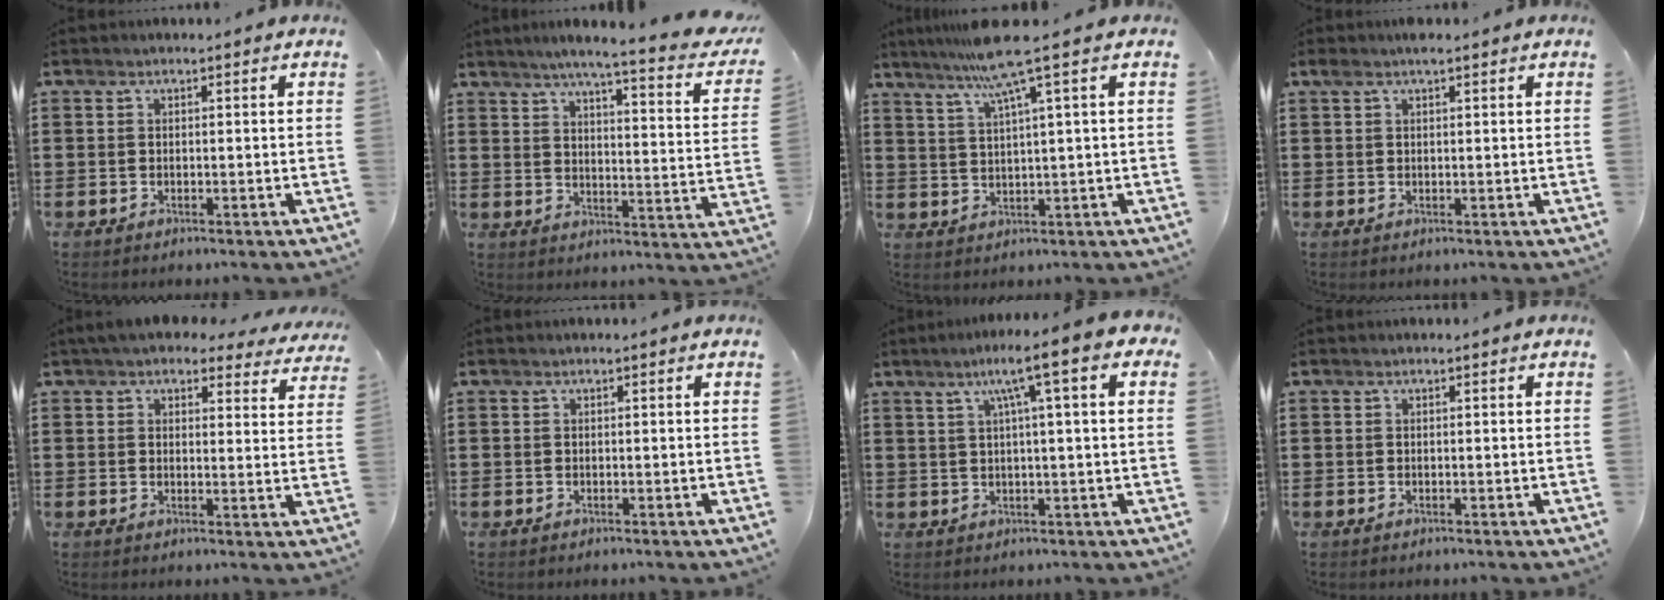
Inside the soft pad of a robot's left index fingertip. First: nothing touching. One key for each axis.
{"total": 5.8, "fx": 4.5, "fy": -0.7, "fz": 3.5, "tx": -0.073, "ty": -0.043, "tz": 0.065}
{"total": 7.7, "fx": 4.3, "fy": -0.7, "fz": 6.4, "tx": -0.133, "ty": -0.005, "tz": 0.072}
{"total": 1.6, "fx": 1.0, "fy": 0.4, "fz": 1.2, "tx": -0.026, "ty": 0.003, "tz": 0.017}
{"total": 4.9, "fx": 4.1, "fy": 1.4, "fz": 2.2, "tx": -0.048, "ty": -0.011, "tz": 0.073}
{"total": 0.0}
{"total": 7.4, "fx": 2.6, "fy": -0.3, "fz": 6.9, "tx": -0.140, "ty": 0.002, "tz": 0.034}
{"total": 0.0}